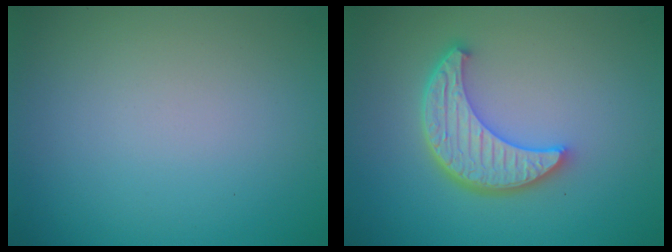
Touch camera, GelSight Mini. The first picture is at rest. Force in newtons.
{"total": 5.6, "press": 4.3, "slide": 3.6}